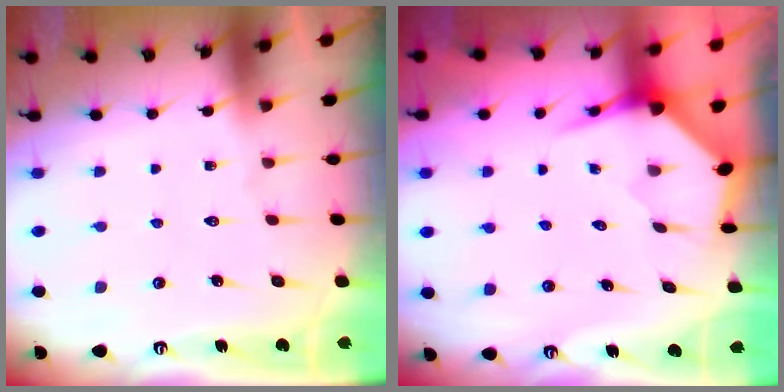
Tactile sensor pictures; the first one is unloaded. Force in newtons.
{"total": 3.8, "press": 3.8, "slide": 0.5}